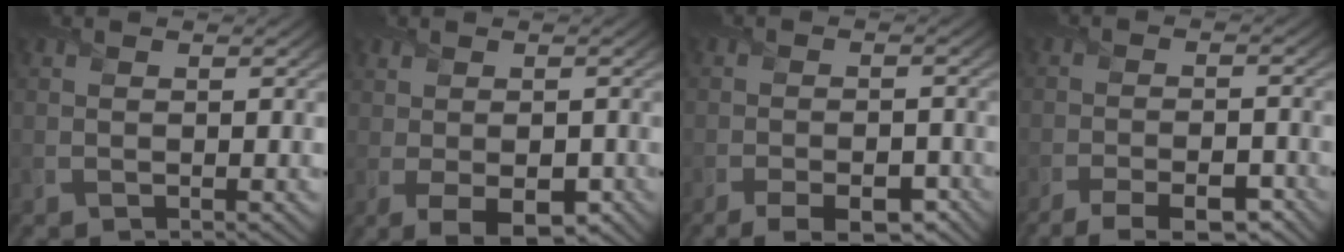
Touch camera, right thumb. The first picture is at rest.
{"total": 5.4, "force": [-1.8, 2.4, 4.5], "torque": [-0.088, -0.010, -0.021]}
{"total": 7.2, "force": [-4.9, 2.8, 4.5], "torque": [-0.071, -0.008, -0.068]}
{"total": 8.6, "force": [-6.5, 2.6, 5.0], "torque": [-0.078, -0.004, -0.100]}